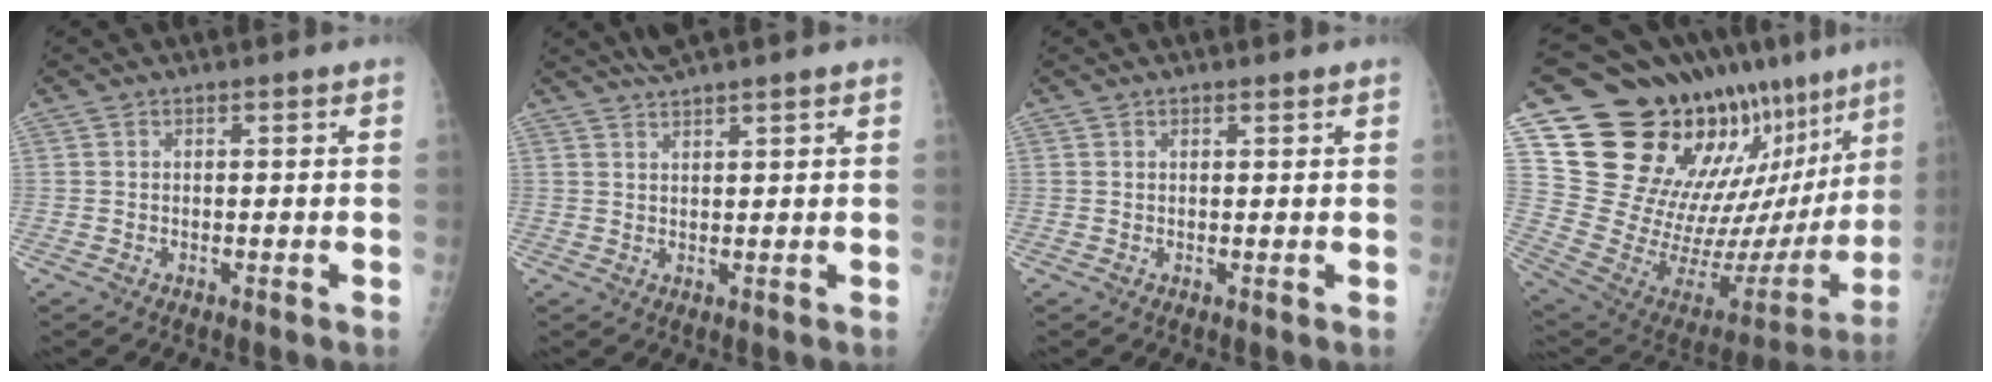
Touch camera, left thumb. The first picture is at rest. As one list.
[{"total": 3.6, "force": [3.1, 0.0, 1.9], "torque": [-0.034, 0.006, 0.058]}, {"total": 0.6, "force": [0.5, 0.4, 0.2], "torque": [0.004, 0.000, 0.004]}, {"total": 30.3, "force": [21.2, 12.6, 17.5], "torque": [-0.235, -0.100, 0.335]}]